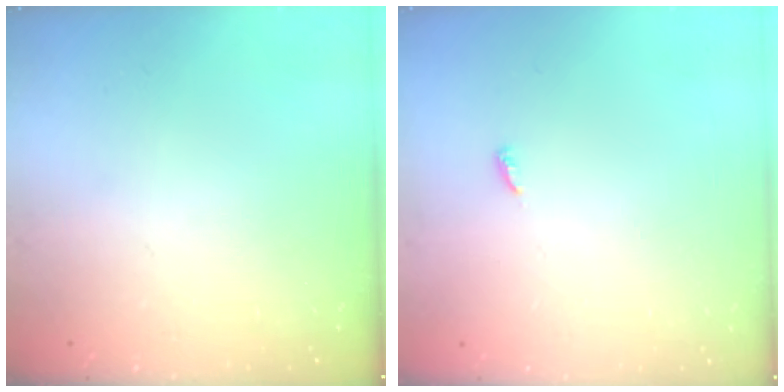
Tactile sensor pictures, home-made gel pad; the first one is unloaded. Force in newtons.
{"total": 2.5, "press": 2.5, "slide": 0.2}